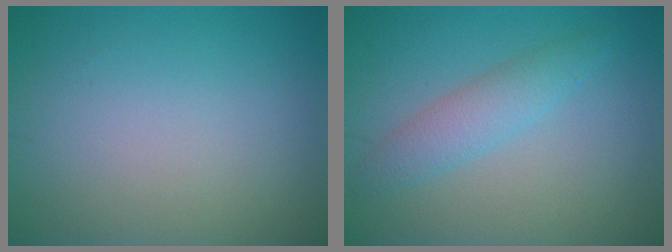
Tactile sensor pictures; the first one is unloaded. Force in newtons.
{"total": 2.7, "press": 2.7, "slide": 0.1}